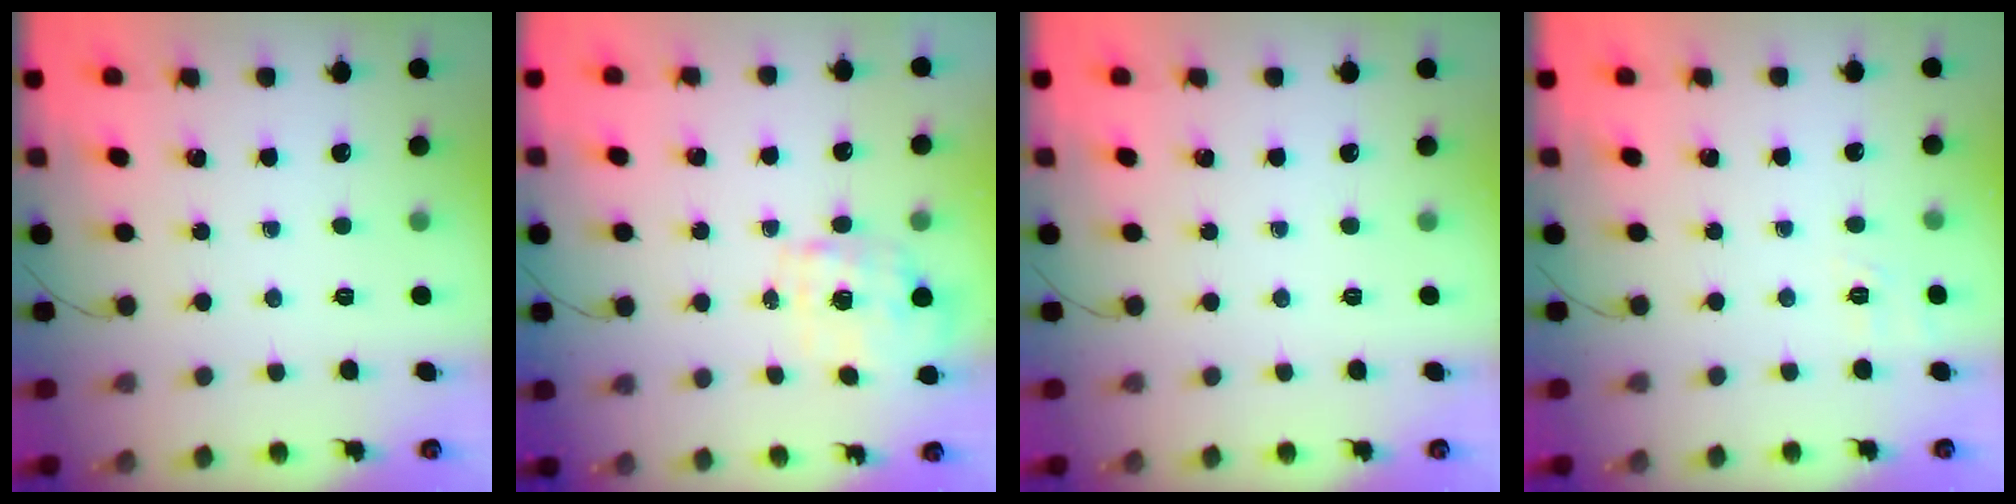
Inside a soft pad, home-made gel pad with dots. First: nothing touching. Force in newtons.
{"total": 1.7, "press": 1.6, "slide": 0.5}
{"total": 0.0}
{"total": 1.8, "press": 0.4, "slide": 1.7}